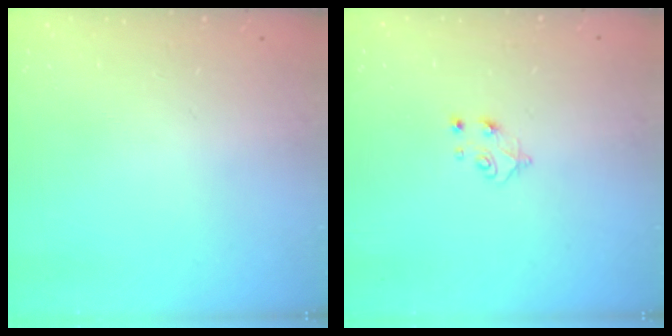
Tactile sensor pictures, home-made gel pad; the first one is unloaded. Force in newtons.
{"total": 4.9, "press": 4.9, "slide": 0.5}